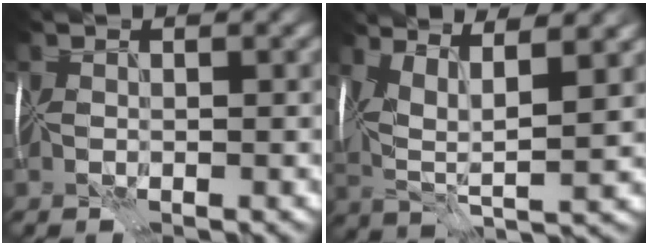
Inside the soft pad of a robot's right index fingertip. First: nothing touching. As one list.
[{"total": 6.0, "force": [2.8, 1.3, 5.2], "torque": [-0.108, 0.000, 0.057]}]